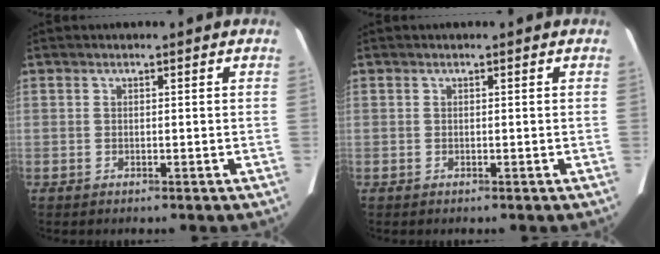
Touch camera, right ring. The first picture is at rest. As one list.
[{"total": 0.0}]